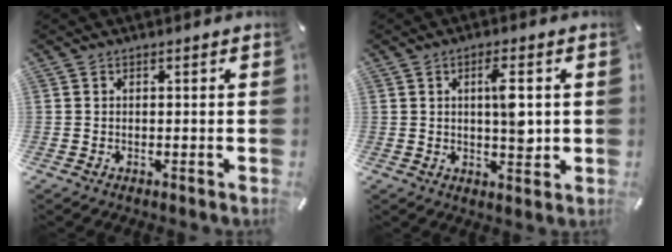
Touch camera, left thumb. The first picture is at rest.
{"total": 7.2, "force": [1.0, 2.7, 6.6], "torque": [-0.100, -0.008, 0.009]}